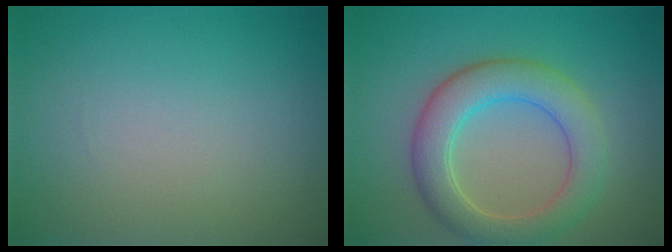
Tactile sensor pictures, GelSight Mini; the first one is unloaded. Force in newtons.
{"total": 5.7, "press": 5.6, "slide": 0.6}